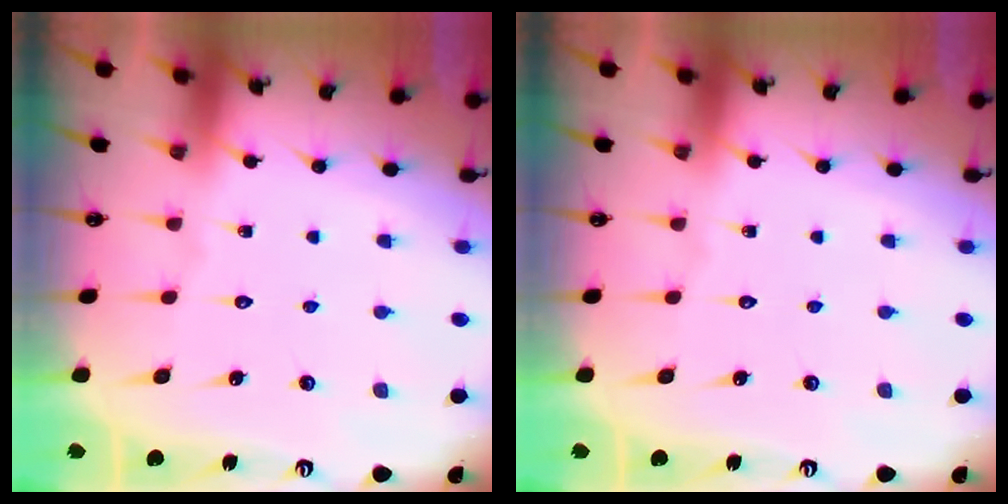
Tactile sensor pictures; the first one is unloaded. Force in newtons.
{"total": 0.0}